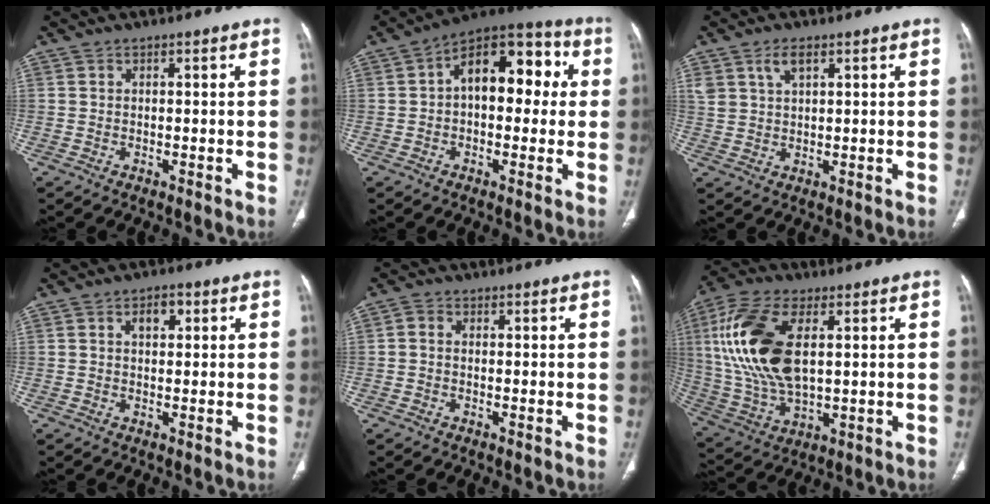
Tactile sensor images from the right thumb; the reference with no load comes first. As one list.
[{"total": 14.8, "force": [2.0, 8.7, 11.8], "torque": [-0.128, 0.042, 0.018]}, {"total": 4.0, "force": [2.3, 2.0, 2.7], "torque": [-0.049, -0.006, 0.050]}, {"total": 3.2, "force": [1.0, 1.9, 2.3], "torque": [-0.028, 0.004, 0.014]}, {"total": 1.4, "force": [-0.1, 1.1, 0.9], "torque": [-0.013, 0.004, -0.005]}, {"total": 19.1, "force": [3.9, 9.7, 16.0], "torque": [-0.343, -0.005, 0.078]}]